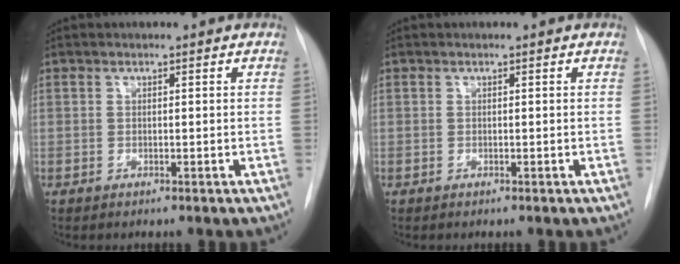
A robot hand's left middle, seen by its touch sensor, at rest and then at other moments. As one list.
[{"total": 0.0}]